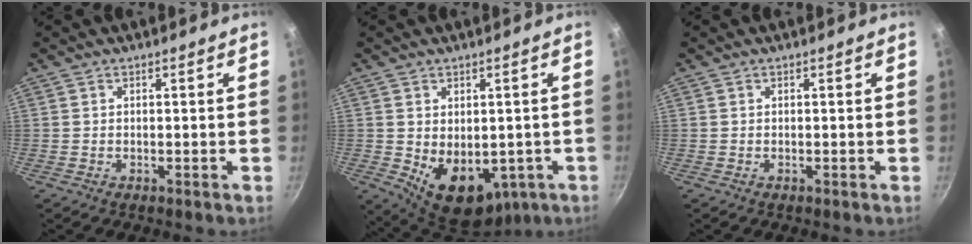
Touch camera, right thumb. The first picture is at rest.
{"total": 13.4, "force": [-2.6, 9.1, 9.4], "torque": [-0.109, -0.015, -0.007]}
{"total": 0.0}